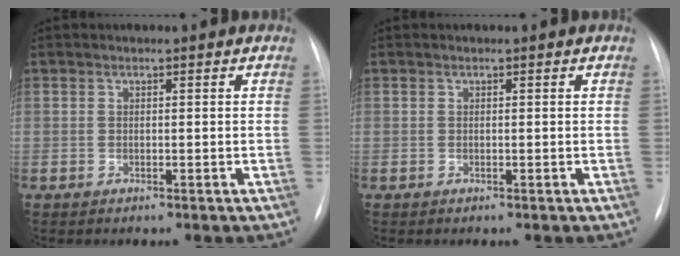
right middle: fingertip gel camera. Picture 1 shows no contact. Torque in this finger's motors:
{"motor_torque": [-0.51, -0.29, -0.02, 0.00]}